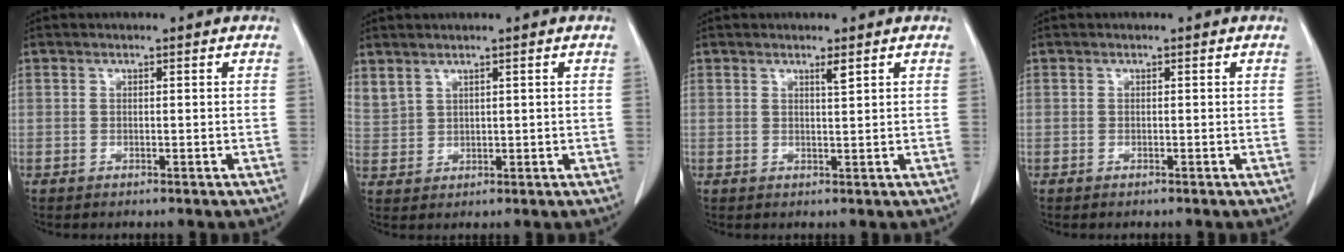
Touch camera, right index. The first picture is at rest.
{"total": 4.1, "force": [3.1, 2.2, 1.6], "torque": [-0.040, 0.009, 0.079]}
{"total": 1.2, "force": [0.8, -0.1, 0.9], "torque": [-0.018, -0.006, 0.015]}
{"total": 0.0}